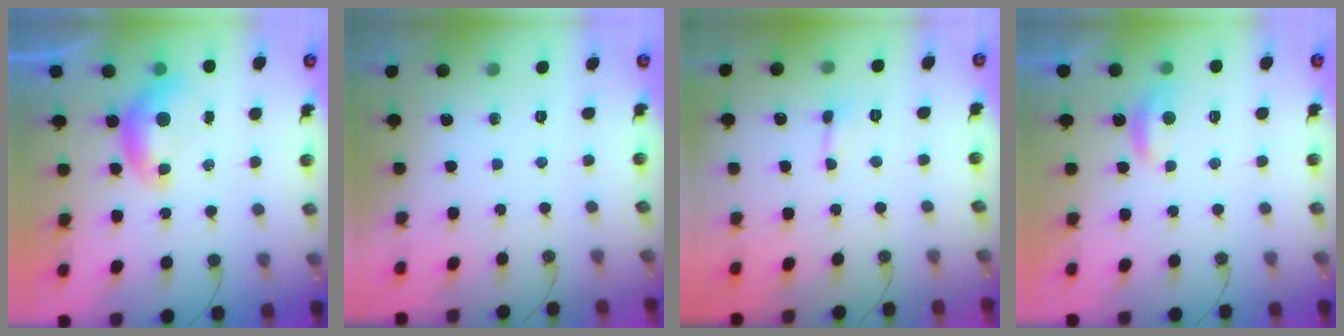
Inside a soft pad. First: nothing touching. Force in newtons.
{"total": 0.0}
{"total": 1.6, "press": 1.5, "slide": 0.4}
{"total": 1.1, "press": 0.8, "slide": 0.7}